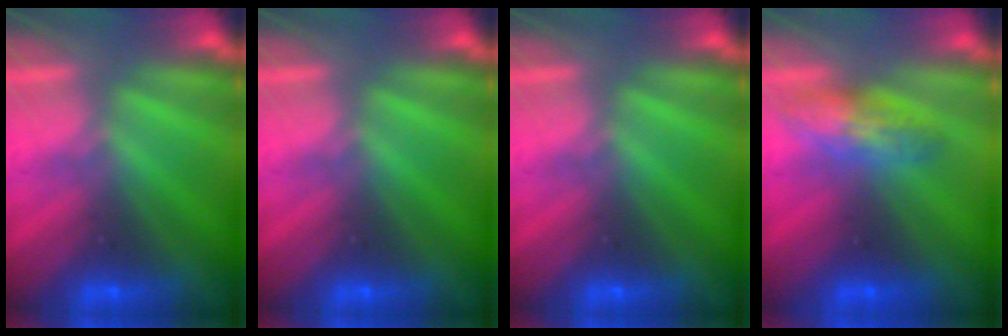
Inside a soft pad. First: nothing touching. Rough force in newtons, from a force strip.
{"total": 0.0}
{"total": 0.0}
{"total": 2.6}